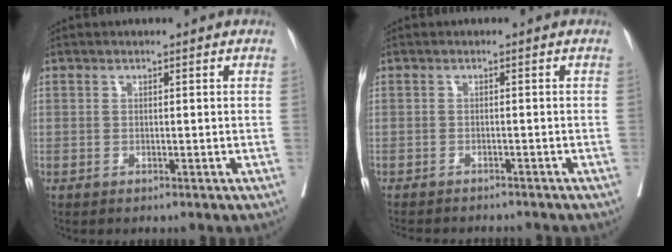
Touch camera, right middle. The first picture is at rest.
{"total": 9.9, "force": [-9.1, 1.7, 3.4], "torque": [-0.048, -0.010, -0.113]}